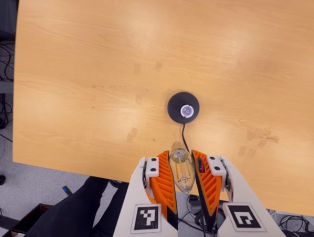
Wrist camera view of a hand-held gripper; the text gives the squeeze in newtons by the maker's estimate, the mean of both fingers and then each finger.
{"total": 21.6, "left": 24.3, "right": 18.9}